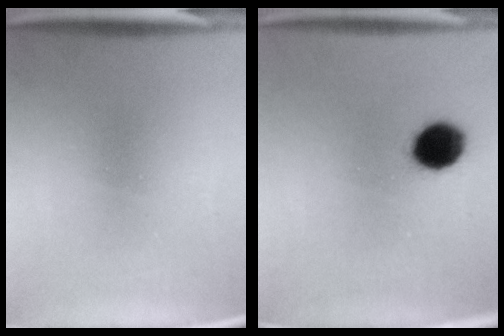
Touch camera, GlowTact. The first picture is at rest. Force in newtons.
{"total": 10.3}